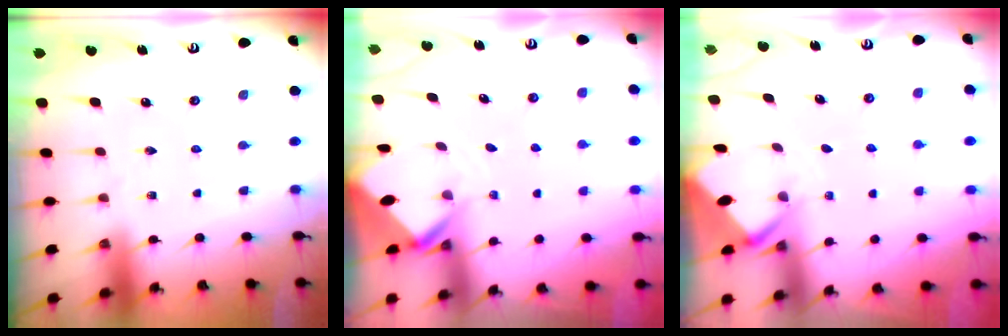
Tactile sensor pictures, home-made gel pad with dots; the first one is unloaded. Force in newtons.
{"total": 3.1, "press": 3.1, "slide": 0.1}
{"total": 2.8, "press": 2.8, "slide": 0.2}